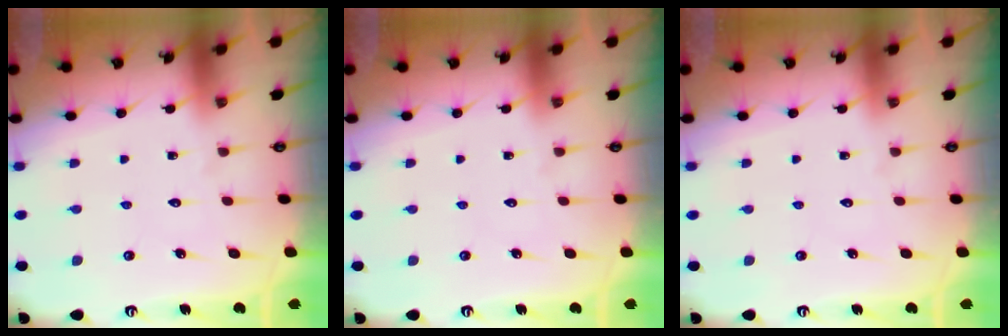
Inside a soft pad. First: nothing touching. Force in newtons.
{"total": 0.0}
{"total": 0.0}